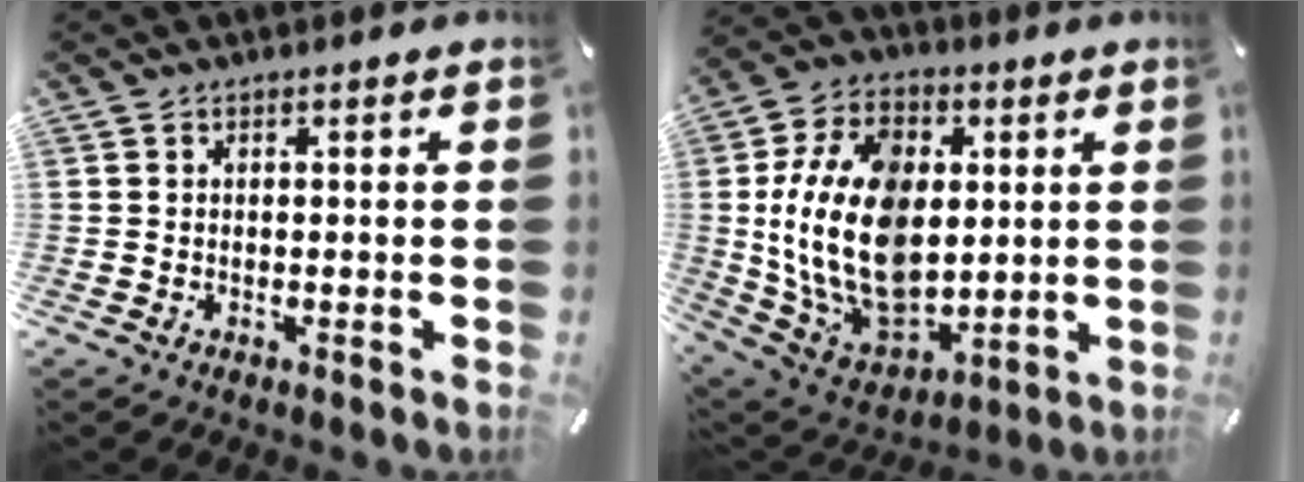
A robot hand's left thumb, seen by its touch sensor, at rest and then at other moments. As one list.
[{"total": 23.1, "force": [1.0, 16.1, 16.6], "torque": [-0.343, -0.008, 0.023]}]